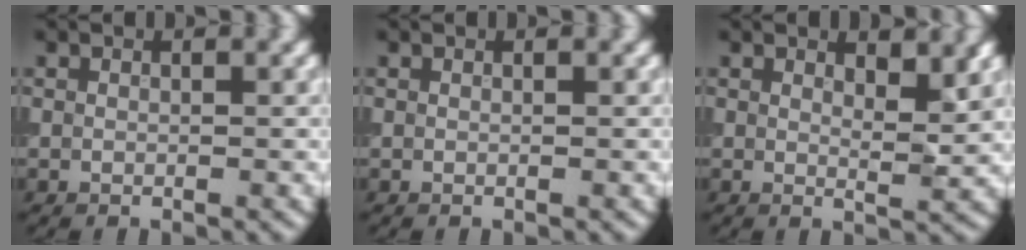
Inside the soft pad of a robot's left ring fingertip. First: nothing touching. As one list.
[{"total": 0.0}, {"total": 2.7, "force": [1.7, 0.6, 2.0], "torque": [-0.024, -0.005, 0.028]}]